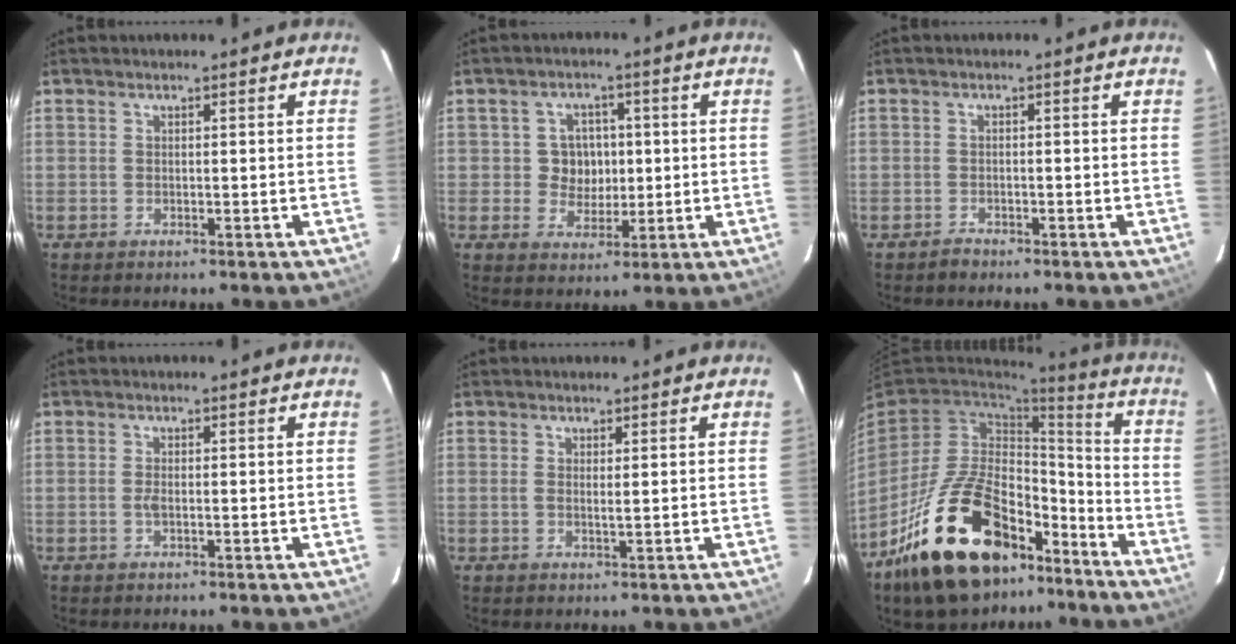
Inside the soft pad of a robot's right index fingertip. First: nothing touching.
{"total": 5.8, "force": [0.1, 5.4, 2.0], "torque": [-0.038, 0.014, 0.008]}
{"total": 1.1, "force": [-1.0, 0.2, -0.2], "torque": [0.003, 0.003, -0.020]}
{"total": 1.2, "force": [-0.3, 0.5, 1.1], "torque": [-0.024, 0.000, -0.007]}
{"total": 1.0, "force": [0.3, 0.0, 1.0], "torque": [-0.021, -0.001, 0.004]}
{"total": 26.3, "force": [-16.8, 13.1, 15.4], "torque": [-0.289, 0.021, -0.254]}